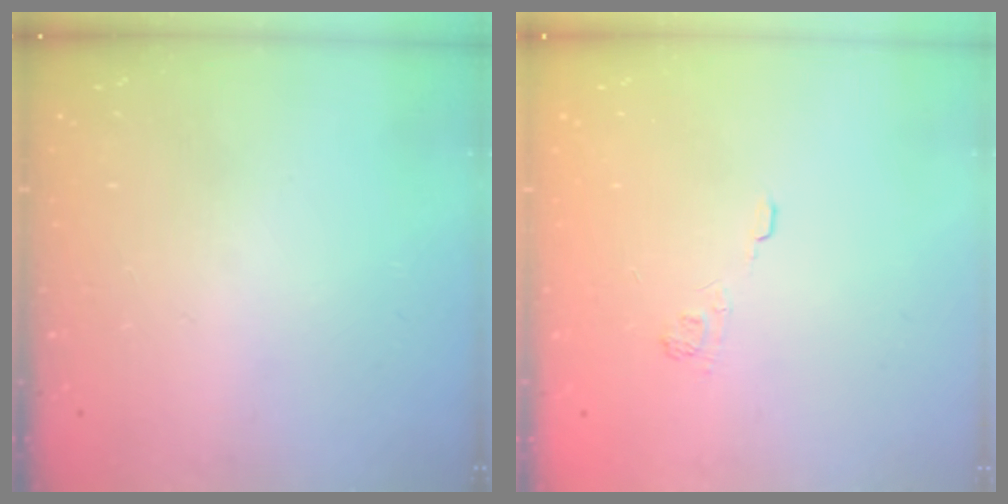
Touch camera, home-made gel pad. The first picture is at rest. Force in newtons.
{"total": 2.3, "press": 1.8, "slide": 1.3}